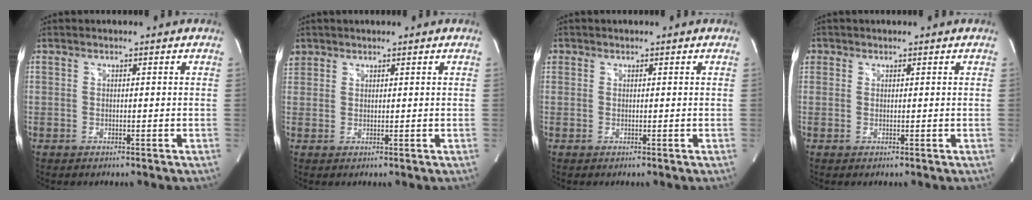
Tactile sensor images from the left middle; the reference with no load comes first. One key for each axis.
{"total": 3.4, "fx": 2.2, "fy": 2.6, "fz": 0.4, "tx": -0.013, "ty": 0.016, "tz": 0.045}
{"total": 0.8, "fx": 0.3, "fy": 0.7, "fz": 0.1, "tx": 0.004, "ty": 0.007, "tz": 0.005}
{"total": 1.5, "fx": 0.6, "fy": 1.3, "fz": 0.2, "tx": 0.006, "ty": 0.008, "tz": 0.010}